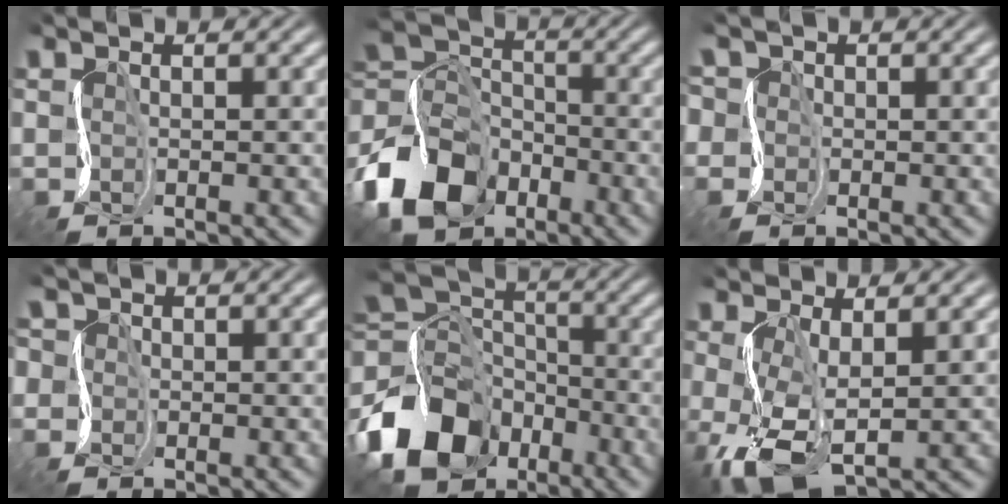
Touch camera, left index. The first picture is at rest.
{"total": 10.1, "force": [-5.5, 6.8, 5.1], "torque": [-0.112, 0.001, -0.130]}
{"total": 3.1, "force": [0.3, 3.0, 1.0], "torque": [-0.017, 0.016, -0.031]}
{"total": 2.5, "force": [0.2, 2.4, 0.7], "torque": [-0.010, 0.010, -0.029]}
{"total": 12.1, "force": [-5.9, 8.4, 6.4], "torque": [-0.149, -0.005, -0.130]}
{"total": 5.5, "force": [-0.4, 2.0, 5.0], "torque": [-0.116, -0.006, -0.009]}